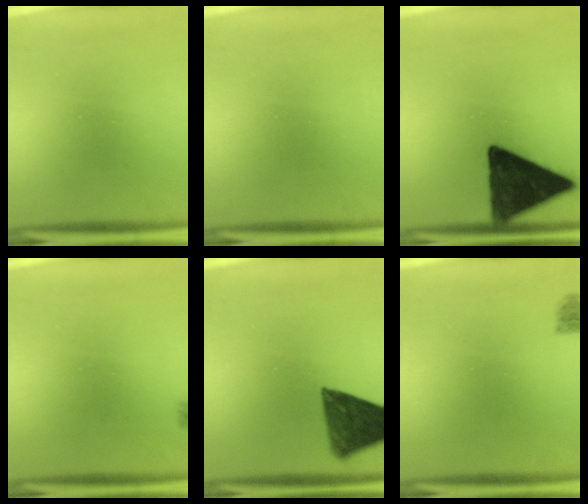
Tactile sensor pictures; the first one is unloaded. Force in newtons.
{"total": 0.0}
{"total": 13.0}
{"total": 1.1}
{"total": 10.1}
{"total": 1.8}